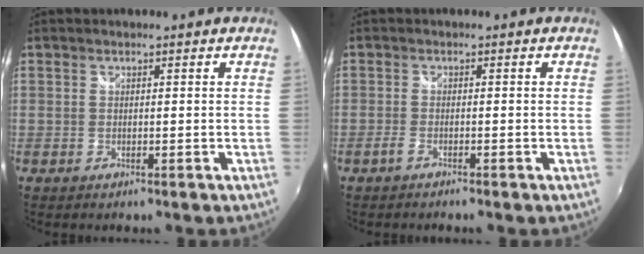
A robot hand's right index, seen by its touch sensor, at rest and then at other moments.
{"total": 1.4, "force": [-1.2, 0.2, 0.7], "torque": [-0.022, -0.001, -0.027]}